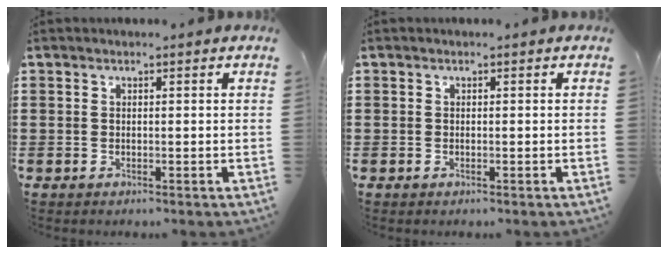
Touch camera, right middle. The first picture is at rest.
{"total": 0.0}